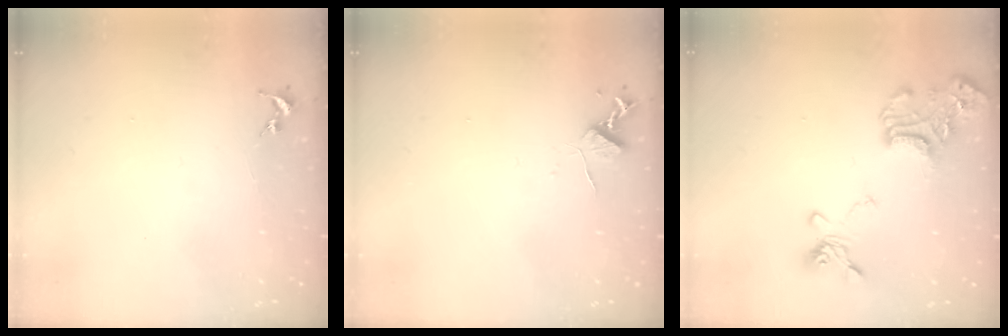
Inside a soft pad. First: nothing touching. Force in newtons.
{"total": 6.3, "press": 6.3, "slide": 0.9}
{"total": 17.9, "press": 17.8, "slide": 1.8}